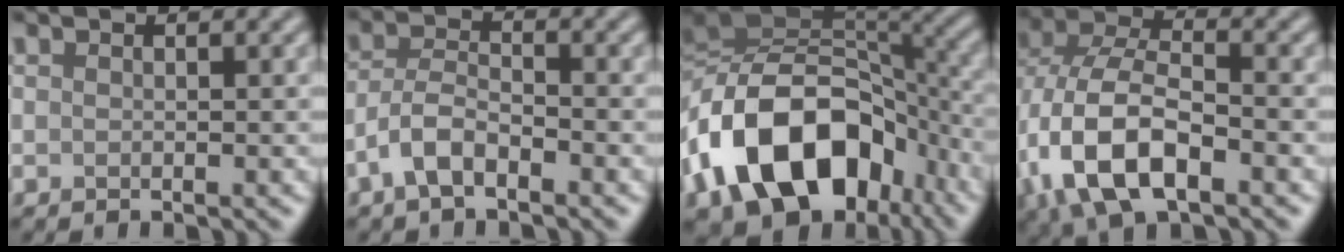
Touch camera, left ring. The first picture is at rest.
{"total": 3.5, "force": [-2.0, 1.4, 2.5], "torque": [-0.051, 0.007, -0.049]}
{"total": 15.5, "force": [-6.2, 10.3, 9.9], "torque": [-0.180, 0.014, -0.116]}
{"total": 10.0, "force": [-3.3, 5.3, 7.8], "torque": [-0.169, -0.003, -0.071]}